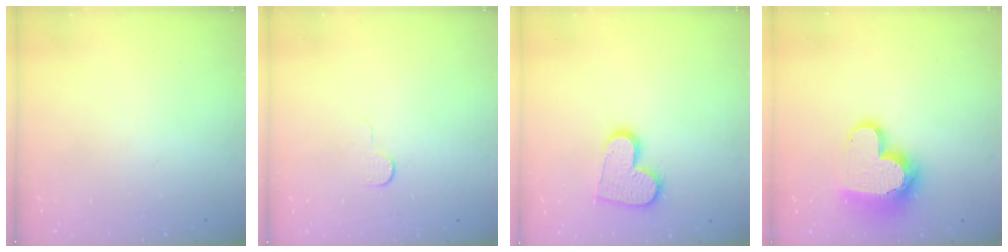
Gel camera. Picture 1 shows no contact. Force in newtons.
{"total": 4.4, "press": 4.4, "slide": 0.5}
{"total": 13.8, "press": 13.8, "slide": 1.0}
{"total": 15.1, "press": 15.1, "slide": 1.5}